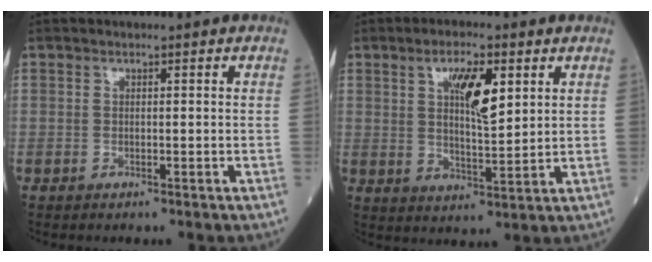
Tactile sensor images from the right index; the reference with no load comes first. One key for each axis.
{"total": 7.6, "fx": 3.0, "fy": 1.9, "fz": 6.8, "tx": -0.120, "ty": 0.001, "tz": 0.053}